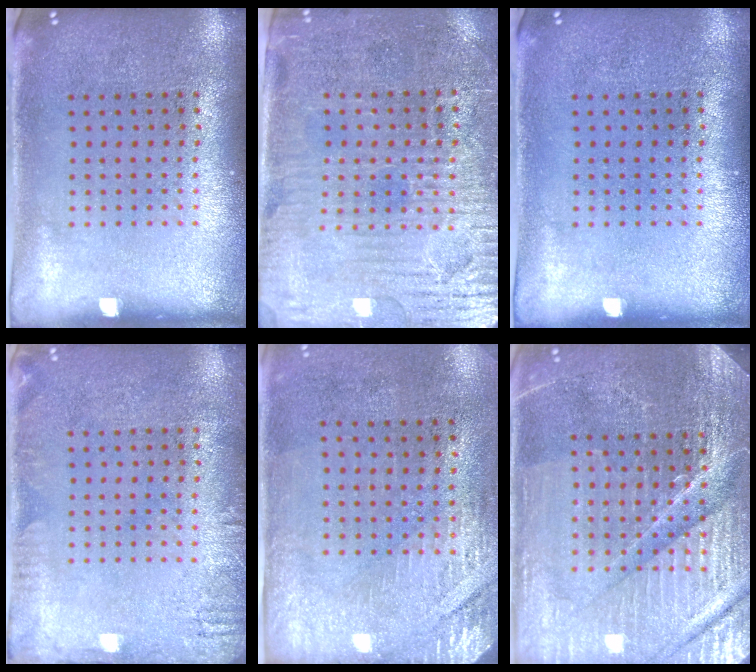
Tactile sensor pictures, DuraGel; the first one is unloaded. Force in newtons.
{"total": 3.9, "press": 3.4, "slide": 1.7}
{"total": 0.0}
{"total": 1.7, "press": 1.7, "slide": 0.2}
{"total": 2.9, "press": 2.5, "slide": 1.4}
{"total": 5.2, "press": 4.8, "slide": 1.8}